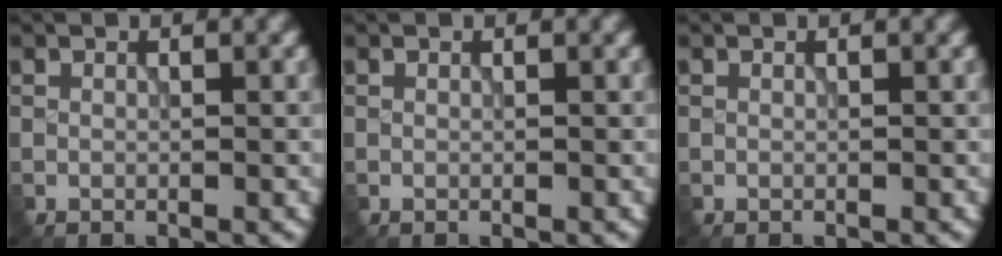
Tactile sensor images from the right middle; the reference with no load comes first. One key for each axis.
{"total": 0.0}
{"total": 0.0}